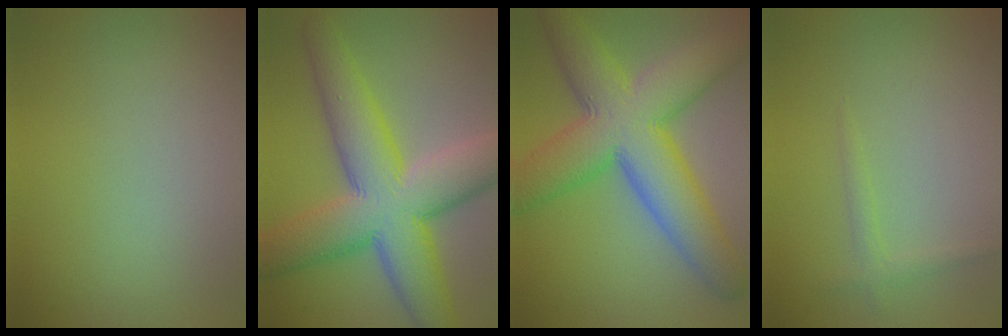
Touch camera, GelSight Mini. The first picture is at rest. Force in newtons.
{"total": 11.6, "press": 11.6, "slide": 0.3}
{"total": 11.3, "press": 11.3, "slide": 0.5}
{"total": 1.1, "press": 1.1, "slide": 0.1}